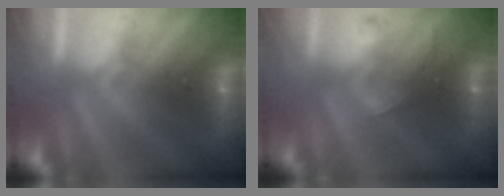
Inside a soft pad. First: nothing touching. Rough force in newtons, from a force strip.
{"total": 2.2}